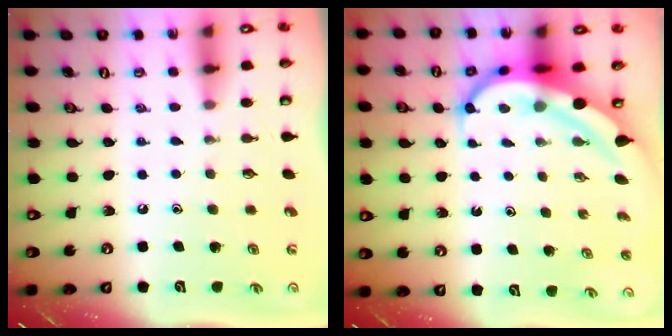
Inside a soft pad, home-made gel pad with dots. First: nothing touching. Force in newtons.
{"total": 9.2, "press": 9.1, "slide": 0.9}